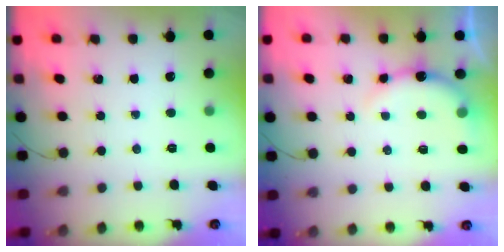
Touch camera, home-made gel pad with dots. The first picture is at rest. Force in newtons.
{"total": 6.0, "press": 6.0, "slide": 0.8}